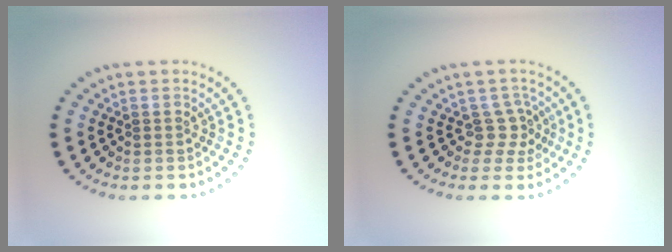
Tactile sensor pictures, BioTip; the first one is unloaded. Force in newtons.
{"total": 2.0, "press": 1.4, "slide": 1.5}